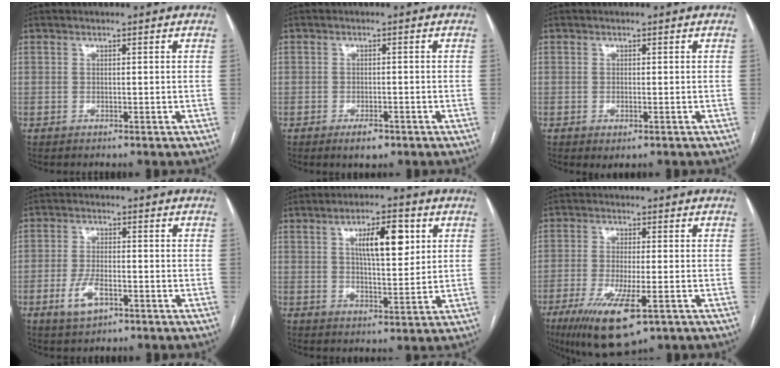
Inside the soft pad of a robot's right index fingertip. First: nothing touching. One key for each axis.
{"total": 2.8, "fx": -1.9, "fy": 1.3, "fz": 1.7, "tx": -0.027, "ty": -0.001, "tz": -0.023}
{"total": 1.5, "fx": -0.7, "fy": 0.5, "fz": 1.3, "tx": -0.019, "ty": -0.003, "tz": -0.005}
{"total": 5.2, "fx": -2.4, "fy": 2.3, "fz": 4.0, "tx": -0.084, "ty": -0.002, "tz": -0.040}
{"total": 8.7, "fx": 3.0, "fy": 2.6, "fz": 7.7, "tx": -0.125, "ty": 0.009, "tz": 0.052}
{"total": 11.4, "fx": -5.8, "fy": 2.5, "fz": 9.5, "tx": -0.172, "ty": -0.030, "tz": -0.092}